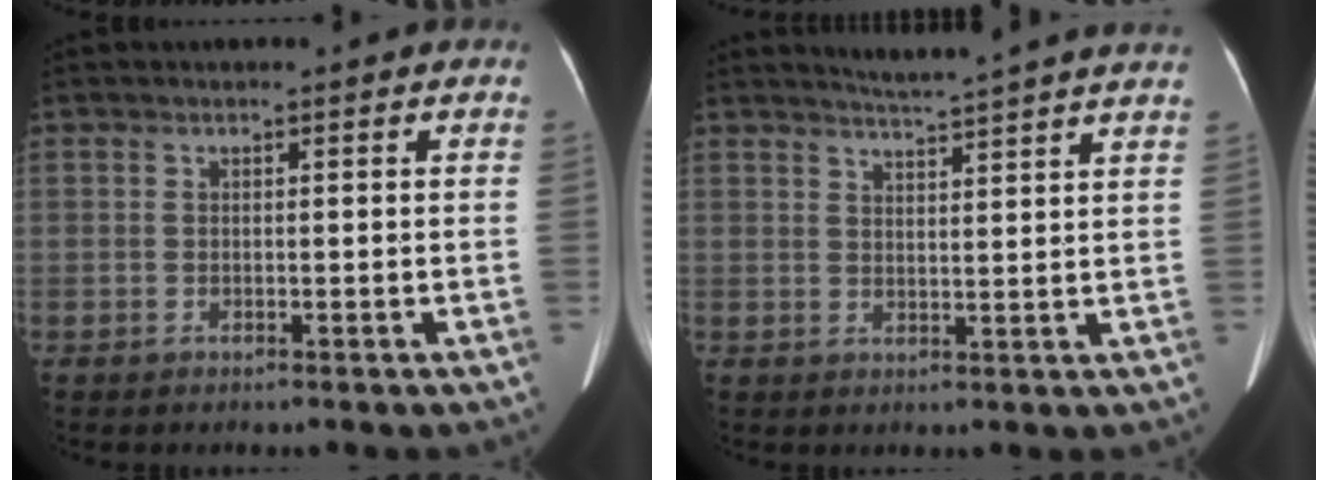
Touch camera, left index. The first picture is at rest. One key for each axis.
{"total": 9.7, "fx": 9.0, "fy": -1.3, "fz": 3.3, "tx": -0.054, "ty": -0.006, "tz": 0.108}